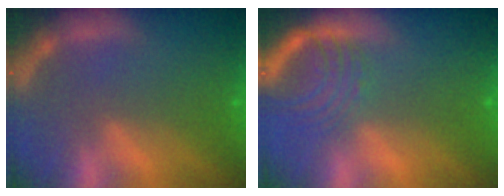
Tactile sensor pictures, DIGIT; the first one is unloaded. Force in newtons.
{"total": 6.5}